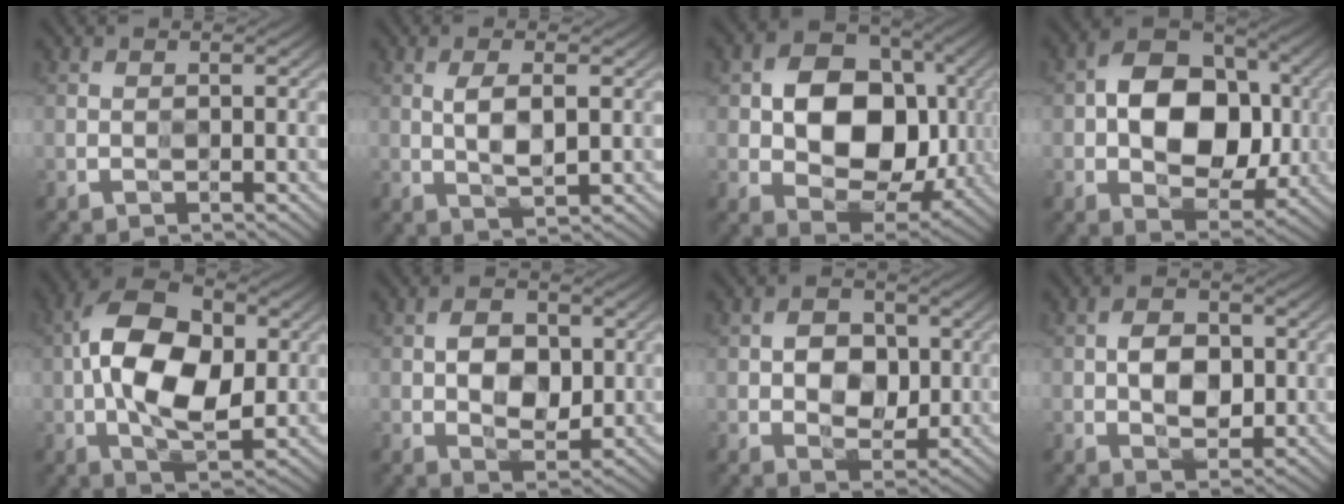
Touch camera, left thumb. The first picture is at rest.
{"total": 4.0, "force": [0.5, 1.4, 3.7], "torque": [-0.080, -0.003, 0.014]}
{"total": 12.2, "force": [0.6, 9.0, 8.3], "torque": [-0.135, -0.005, 0.007]}
{"total": 12.2, "force": [0.1, 8.5, 8.7], "torque": [-0.141, 0.004, -0.002]}
{"total": 13.4, "force": [0.2, 7.7, 11.1], "torque": [-0.213, 0.013, -0.002]}
{"total": 5.5, "force": [0.4, 3.6, 4.1], "torque": [-0.068, -0.003, 0.007]}
{"total": 5.0, "force": [0.1, 3.7, 3.4], "torque": [-0.055, -0.003, 0.000]}
{"total": 4.9, "force": [0.0, 3.2, 3.7], "torque": [-0.063, -0.002, -0.001]}